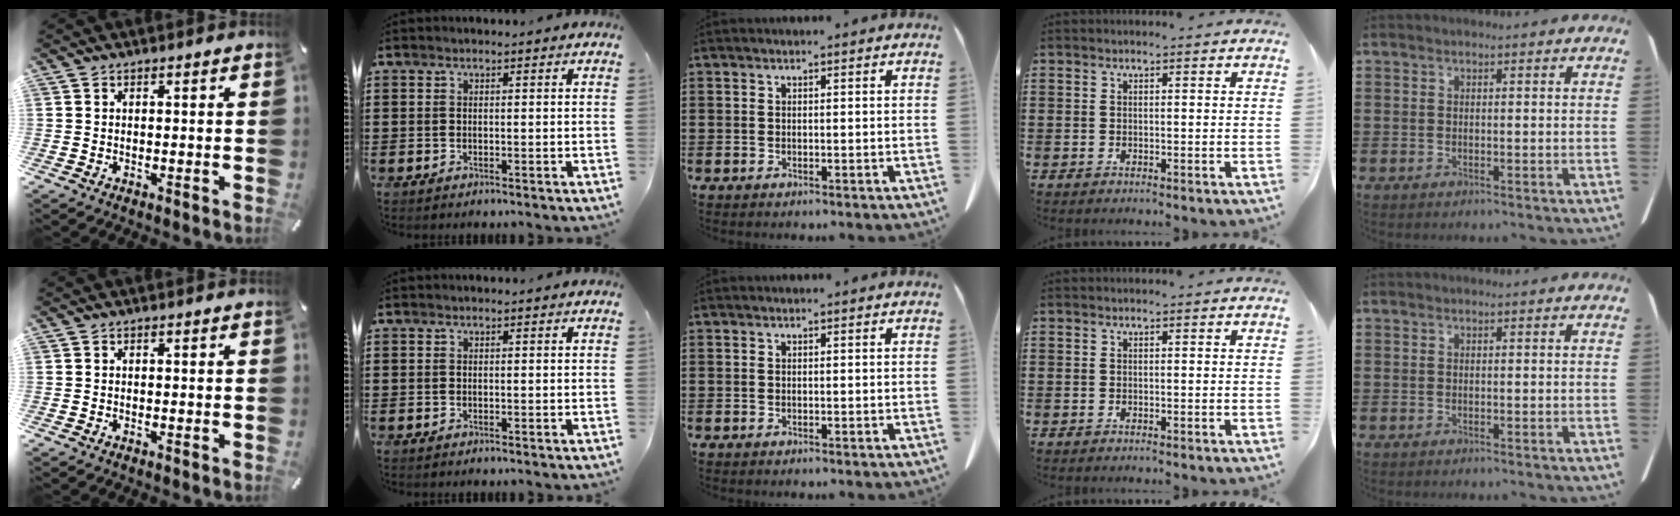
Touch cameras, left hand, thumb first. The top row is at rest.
{}